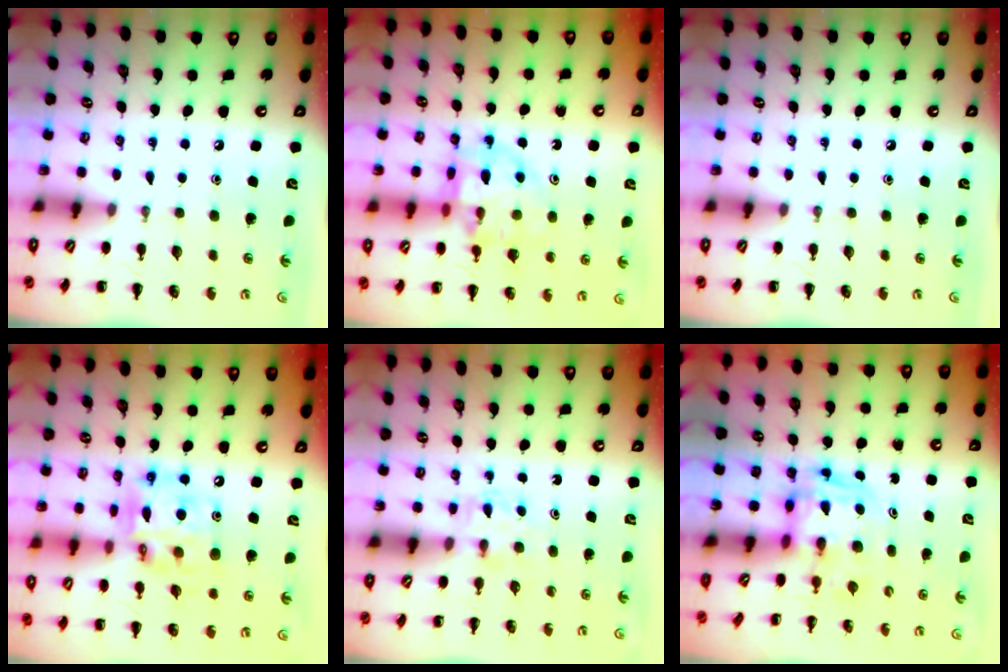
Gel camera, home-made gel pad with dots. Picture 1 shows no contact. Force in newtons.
{"total": 13.4, "press": 13.1, "slide": 2.7}
{"total": 0.0}
{"total": 13.9, "press": 13.4, "slide": 3.6}
{"total": 3.0, "press": 2.8, "slide": 1.0}
{"total": 2.9, "press": 2.9, "slide": 0.5}